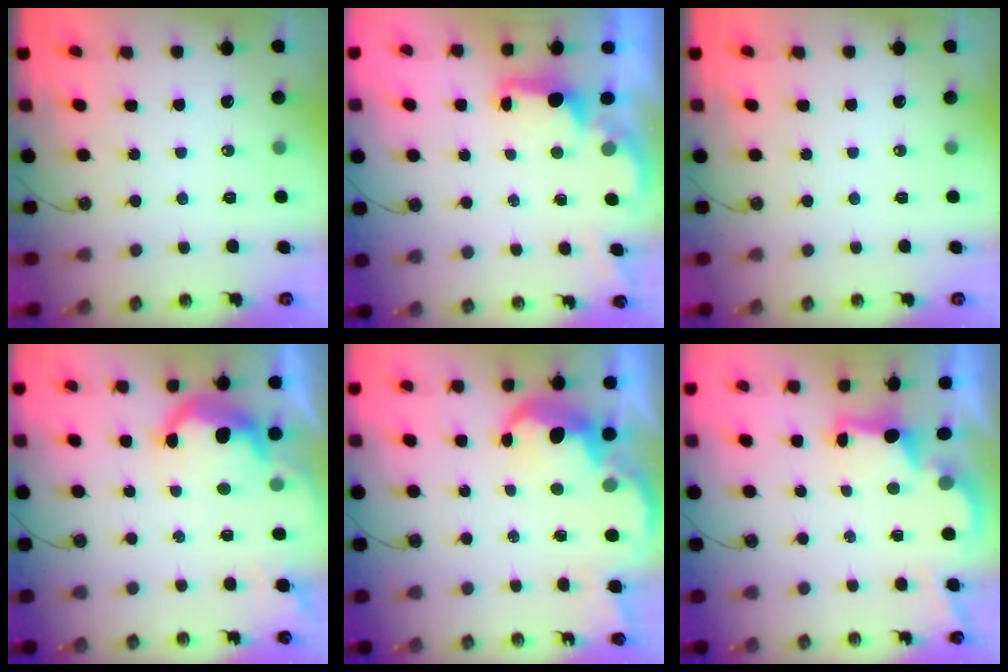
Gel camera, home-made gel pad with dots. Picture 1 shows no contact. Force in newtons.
{"total": 1.8, "press": 1.7, "slide": 0.7}
{"total": 0.0}
{"total": 11.7, "press": 11.7, "slide": 0.7}
{"total": 7.6, "press": 7.5, "slide": 0.6}
{"total": 2.5, "press": 2.4, "slide": 0.7}